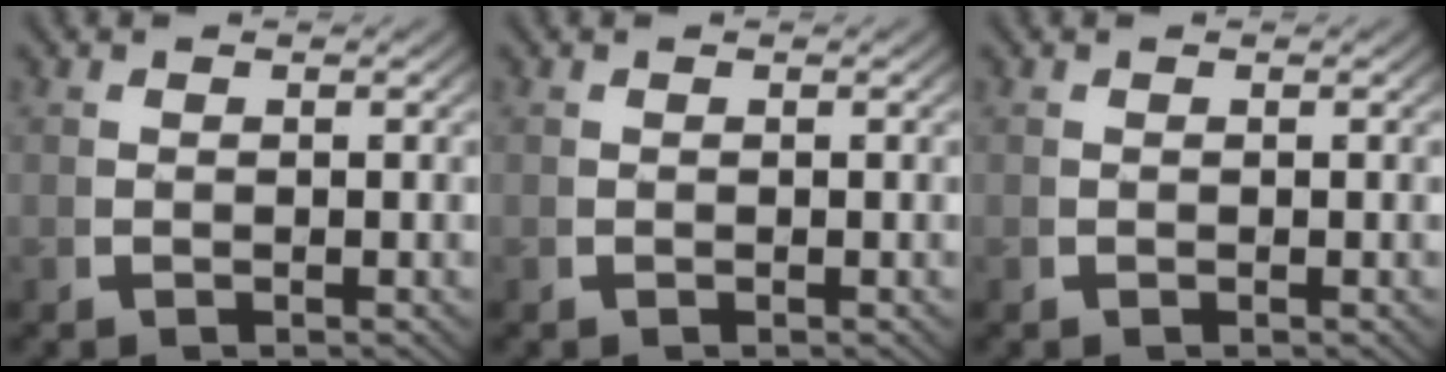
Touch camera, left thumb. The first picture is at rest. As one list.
[{"total": 0.0}, {"total": 0.0}]